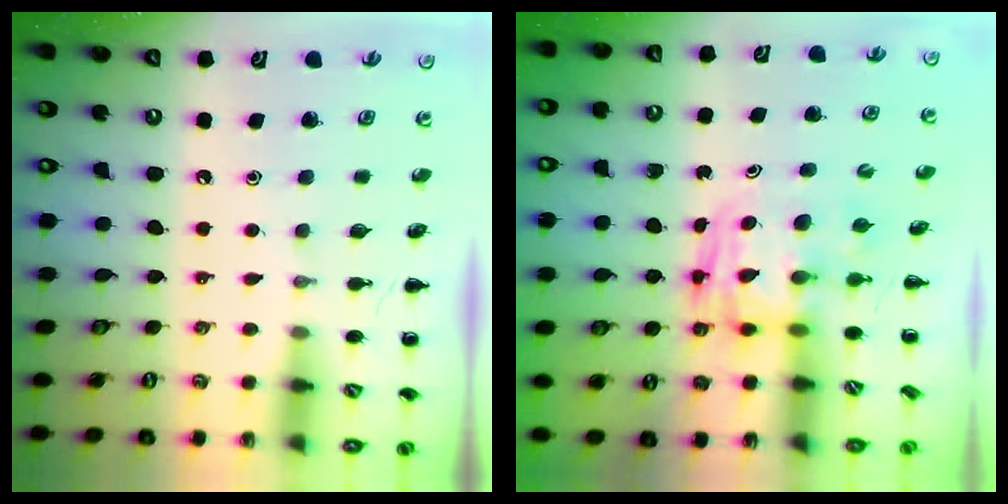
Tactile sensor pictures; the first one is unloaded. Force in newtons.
{"total": 2.6, "press": 2.6, "slide": 0.2}